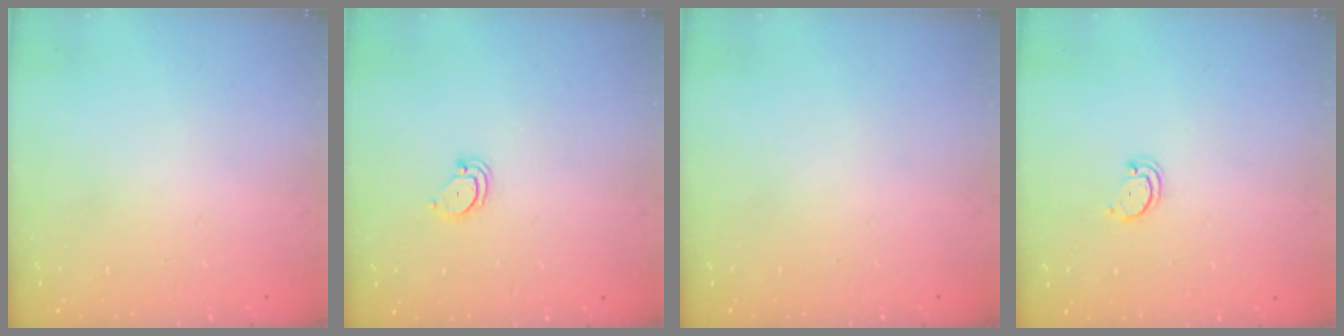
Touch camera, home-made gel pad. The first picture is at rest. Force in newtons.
{"total": 2.7, "press": 2.7, "slide": 0.2}
{"total": 0.0}
{"total": 2.2, "press": 2.2, "slide": 0.4}